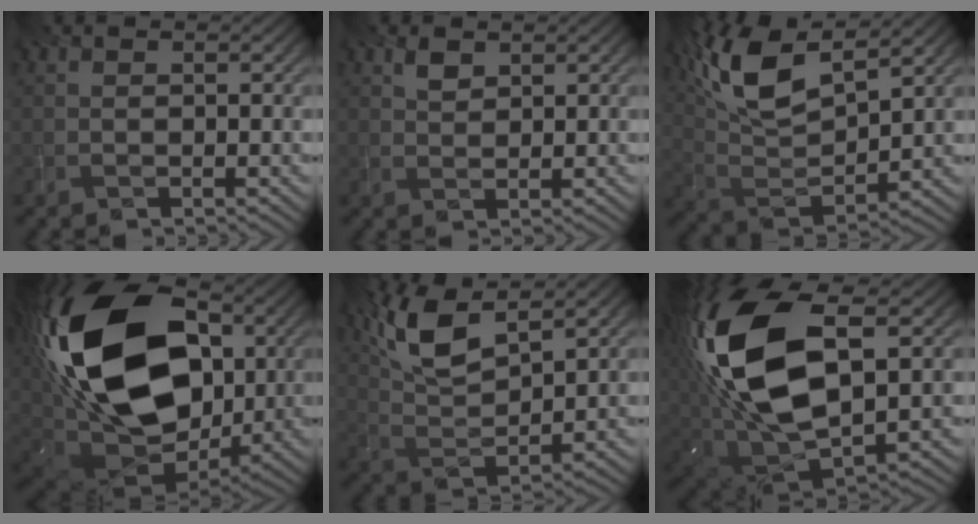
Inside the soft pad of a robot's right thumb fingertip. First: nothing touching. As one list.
[{"total": 1.9, "force": [1.3, 1.0, 1.0], "torque": [-0.022, 0.001, 0.027]}, {"total": 13.4, "force": [7.8, 4.8, 9.8], "torque": [-0.237, 0.020, 0.156]}, {"total": 23.8, "force": [5.6, 15.3, 17.3], "torque": [-0.387, 0.019, 0.106]}, {"total": 10.7, "force": [7.1, 3.3, 7.4], "torque": [-0.175, 0.014, 0.143]}, {"total": 19.2, "force": [4.4, 10.6, 15.4], "torque": [-0.357, 0.006, 0.086]}]